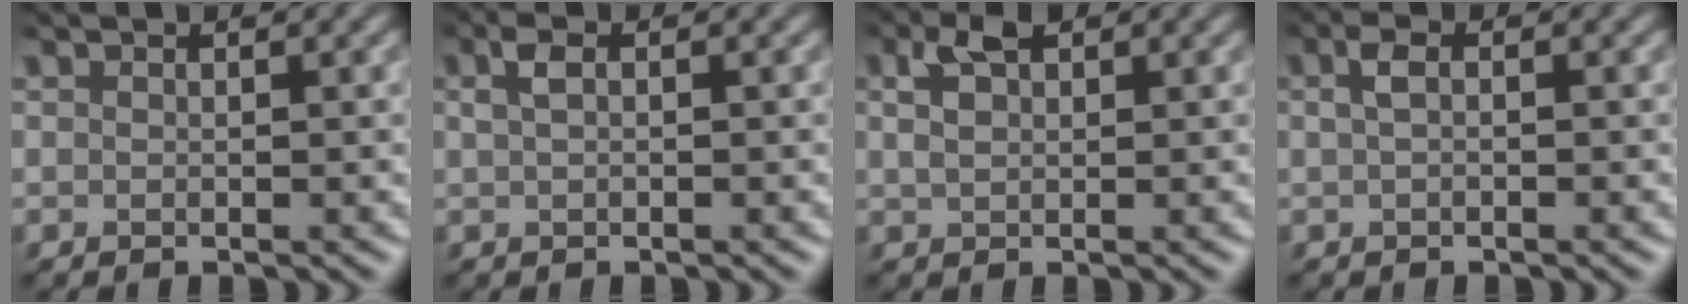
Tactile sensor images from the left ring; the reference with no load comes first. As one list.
[{"total": 1.6, "force": [0.5, 0.7, 1.3], "torque": [-0.029, 0.007, 0.007]}, {"total": 2.8, "force": [1.3, 1.5, 1.9], "torque": [-0.038, 0.005, 0.024]}, {"total": 1.4, "force": [0.2, 0.6, 1.3], "torque": [-0.029, 0.005, 0.001]}]